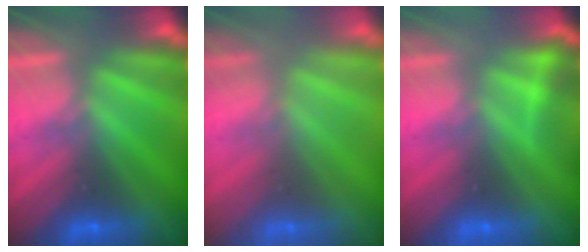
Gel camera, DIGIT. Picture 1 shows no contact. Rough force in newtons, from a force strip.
{"total": 2.7}
{"total": 2.7}